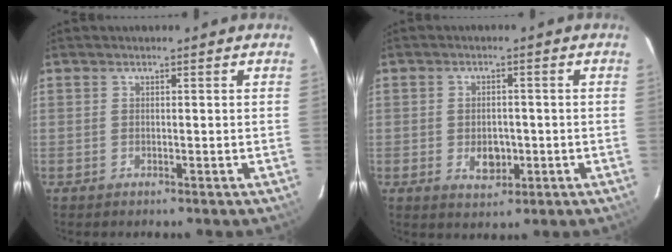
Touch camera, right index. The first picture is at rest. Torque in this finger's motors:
{"motor_torque": [0.42, 0.07, 0.07, 0.05]}